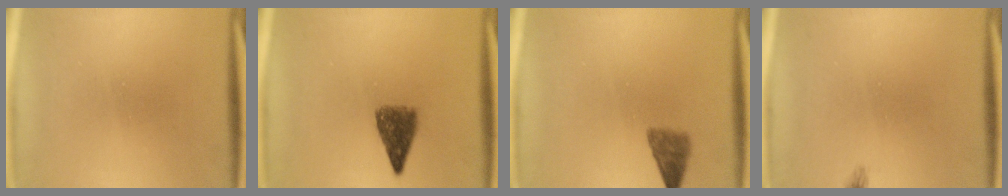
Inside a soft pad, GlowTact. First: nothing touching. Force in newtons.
{"total": 4.5}
{"total": 3.3}
{"total": 0.9}